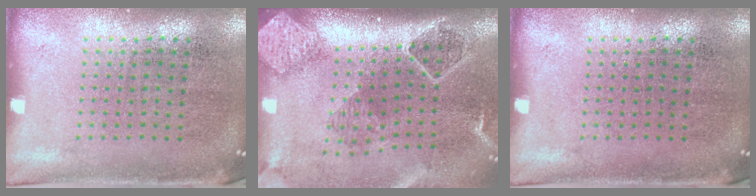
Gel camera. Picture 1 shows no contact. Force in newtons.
{"total": 2.7, "press": 1.9, "slide": 2.0}
{"total": 0.0}